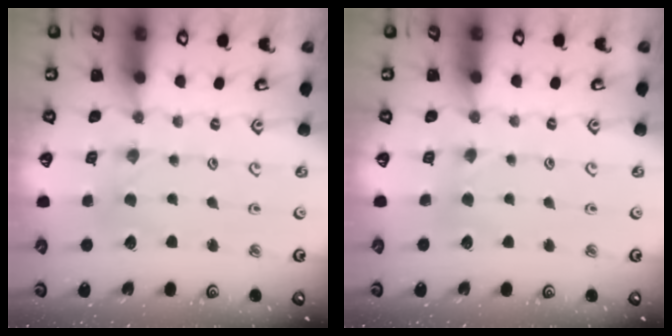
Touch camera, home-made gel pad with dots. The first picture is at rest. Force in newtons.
{"total": 1.9, "press": 1.9, "slide": 0.4}